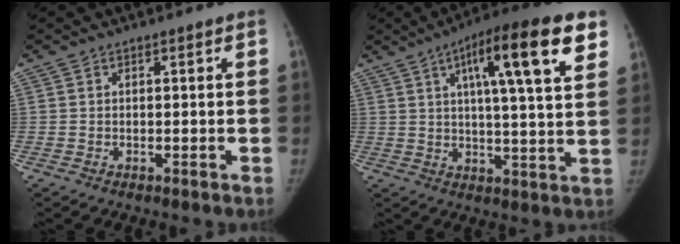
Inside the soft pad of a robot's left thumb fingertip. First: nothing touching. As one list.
[{"total": 18.5, "force": [8.4, 3.9, 16.0], "torque": [-0.219, -0.009, 0.119]}]